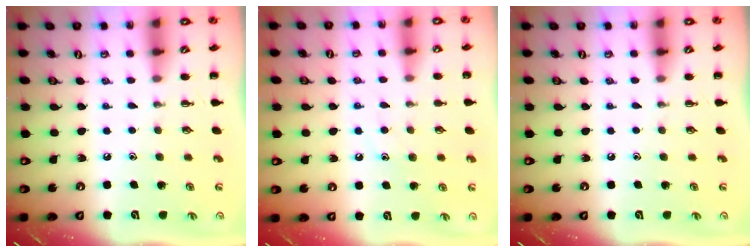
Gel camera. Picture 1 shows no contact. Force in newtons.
{"total": 7.4, "press": 7.3, "slide": 1.3}
{"total": 0.0}